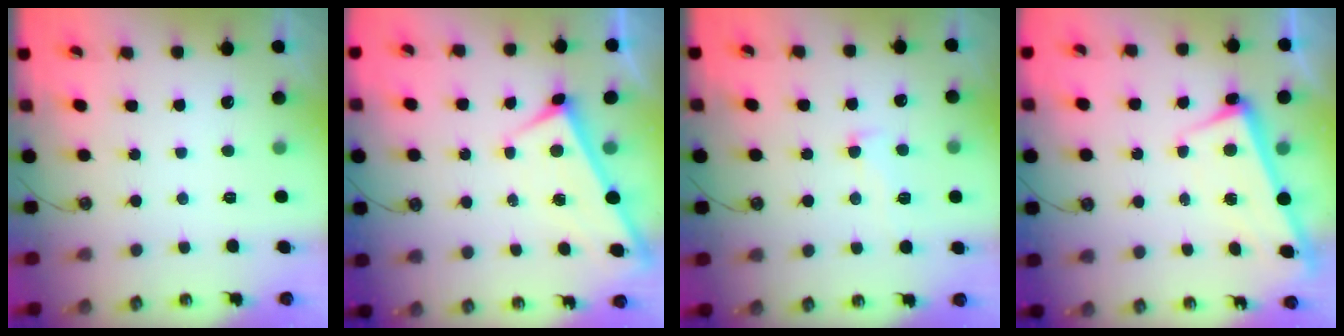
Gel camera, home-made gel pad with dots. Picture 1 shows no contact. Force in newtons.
{"total": 1.7, "press": 1.7, "slide": 0.1}
{"total": 1.1, "press": 0.7, "slide": 0.9}
{"total": 2.5, "press": 2.4, "slide": 0.5}